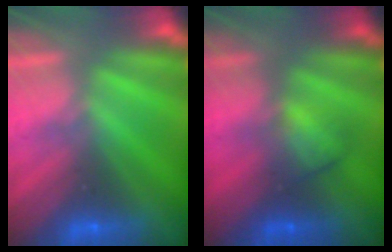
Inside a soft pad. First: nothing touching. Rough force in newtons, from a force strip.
{"total": 2.0}